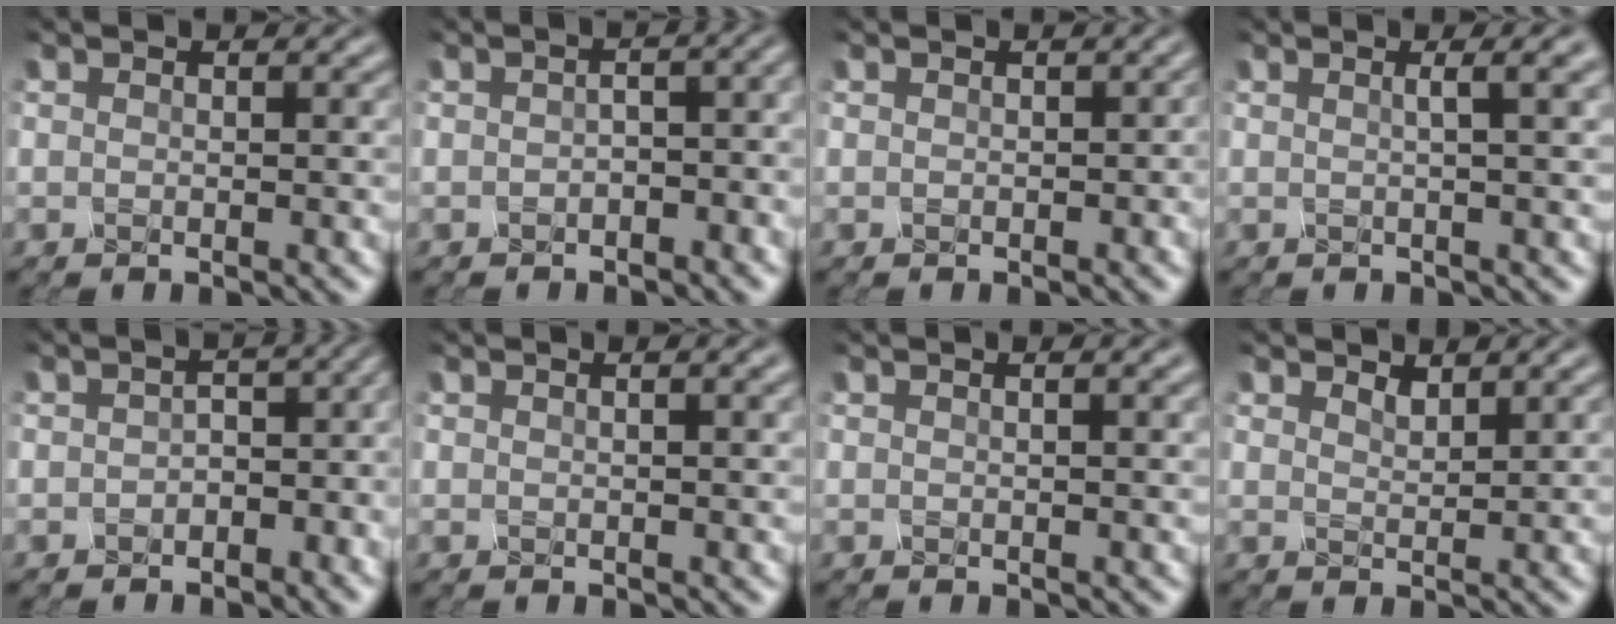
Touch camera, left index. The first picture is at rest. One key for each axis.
{"total": 5.7, "fx": -0.9, "fy": 2.7, "fz": 4.9, "tx": -0.055, "ty": 0.012, "tz": -0.006}
{"total": 0.0}
{"total": 4.6, "fx": 2.0, "fy": 1.7, "fz": 3.8, "tx": -0.032, "ty": 0.041, "tz": 0.011}
{"total": 5.1, "fx": -2.3, "fy": 2.8, "fz": 3.6, "tx": -0.039, "ty": -0.003, "tz": -0.017}
{"total": 4.7, "fx": 2.3, "fy": 2.1, "fz": 3.5, "tx": -0.023, "ty": 0.036, "tz": 0.020}
{"total": 4.0, "fx": 2.0, "fy": 1.7, "fz": 3.0, "tx": -0.023, "ty": 0.032, "tz": 0.017}
{"total": 0.9, "fx": 0.5, "fy": -0.5, "fz": -0.4, "tx": 0.003, "ty": 0.001, "tz": 0.028}